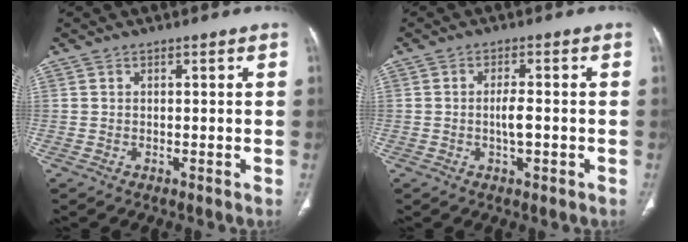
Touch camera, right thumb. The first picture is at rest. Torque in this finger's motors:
{"motor_torque": [2.87, 2.14, 1.69, -1.06, 0.75]}